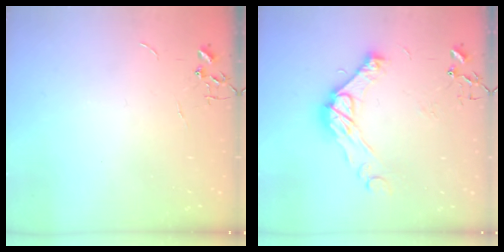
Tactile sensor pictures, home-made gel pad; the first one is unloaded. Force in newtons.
{"total": 14.1, "press": 14.1, "slide": 1.1}